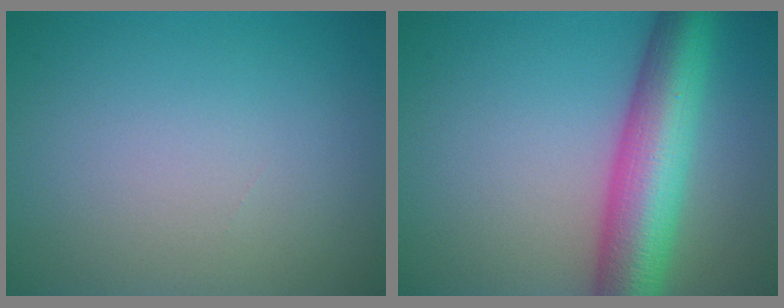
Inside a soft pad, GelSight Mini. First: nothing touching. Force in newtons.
{"total": 9.3, "press": 9.3, "slide": 0.2}